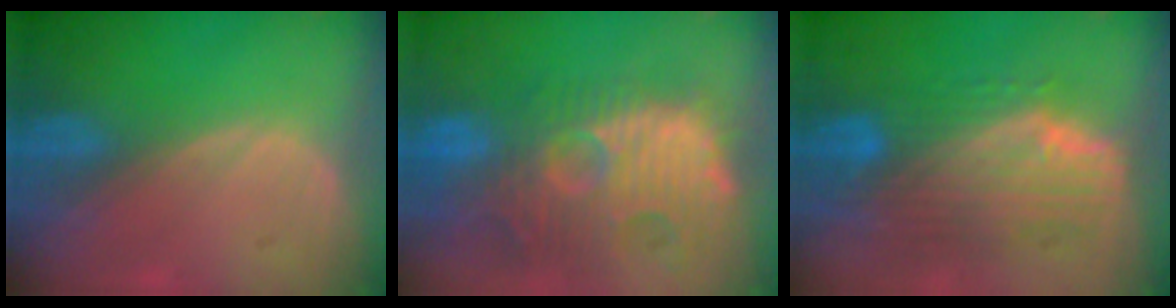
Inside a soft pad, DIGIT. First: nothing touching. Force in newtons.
{"total": 14.4, "press": 12.6, "slide": 7.0}
{"total": 10.0, "press": 8.8, "slide": 4.6}